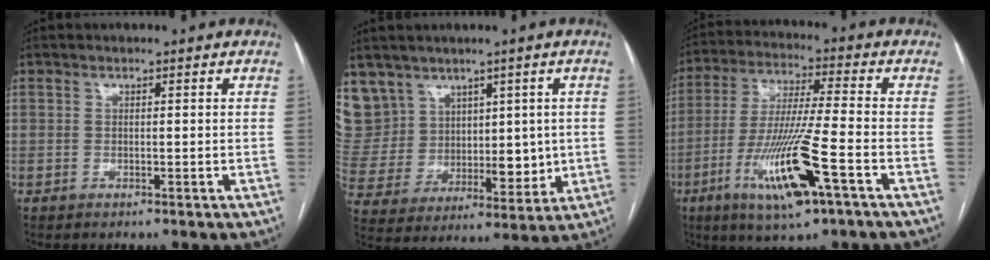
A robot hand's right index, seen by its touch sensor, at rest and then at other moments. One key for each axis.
{"total": 14.4, "fx": 7.9, "fy": 11.3, "fz": 4.0, "tx": -0.097, "ty": 0.062, "tz": 0.188}
{"total": 15.1, "fx": -6.4, "fy": 0.7, "fz": 13.6, "tx": -0.278, "ty": -0.025, "tz": -0.110}